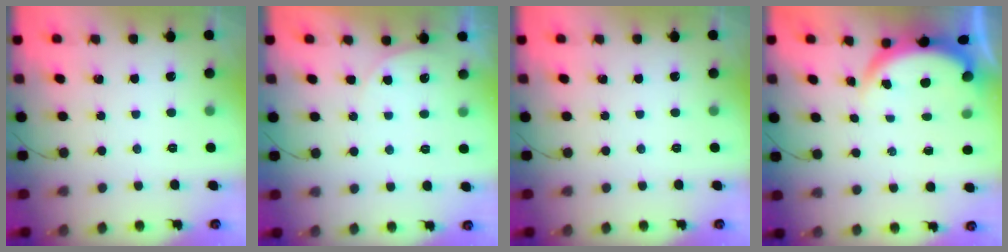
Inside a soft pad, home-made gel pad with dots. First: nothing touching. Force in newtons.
{"total": 3.6, "press": 3.6, "slide": 0.5}
{"total": 0.0}
{"total": 4.0, "press": 4.0, "slide": 0.2}